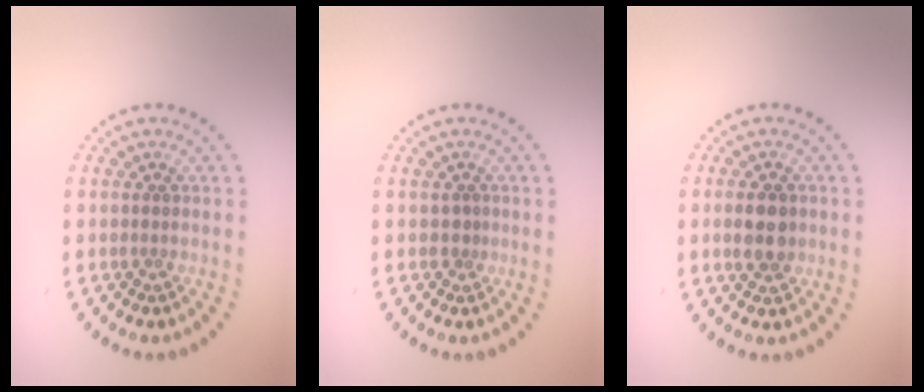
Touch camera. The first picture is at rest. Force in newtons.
{"total": 0.6, "press": 0.3, "slide": 0.5}
{"total": 3.2, "press": 3.2, "slide": 0.2}